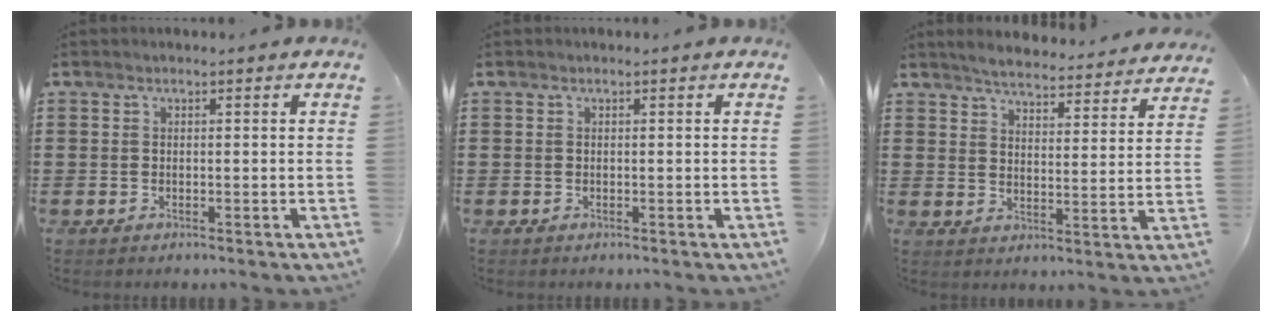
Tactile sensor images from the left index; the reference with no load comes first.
{"total": 0.0}
{"total": 4.4, "force": [4.3, 0.0, 0.8], "torque": [-0.036, -0.030, 0.073]}